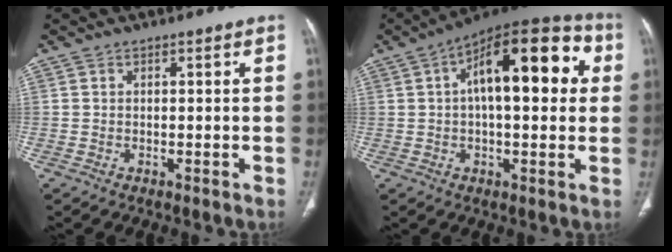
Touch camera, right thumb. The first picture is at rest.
{"total": 20.1, "force": [4.2, 8.8, 17.6], "torque": [-0.227, 0.031, 0.050]}